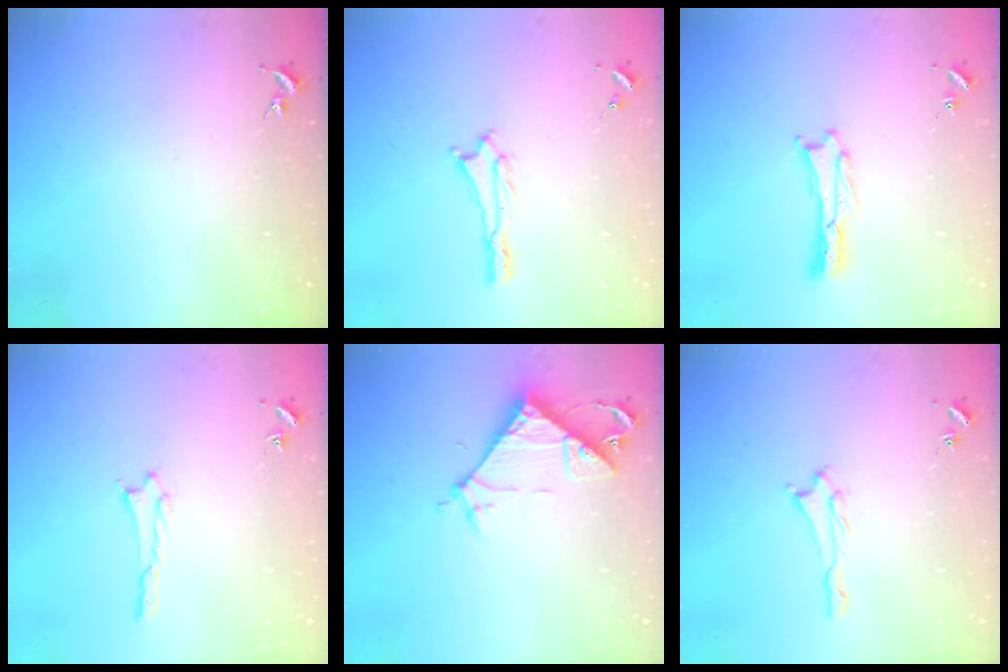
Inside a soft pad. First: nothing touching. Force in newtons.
{"total": 0.0}
{"total": 0.0}
{"total": 1.4, "press": 1.4, "slide": 0.2}
{"total": 8.7, "press": 8.7, "slide": 0.4}
{"total": 1.3, "press": 1.3, "slide": 0.1}